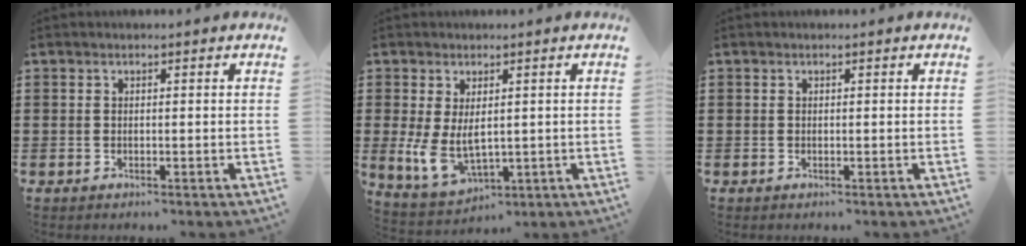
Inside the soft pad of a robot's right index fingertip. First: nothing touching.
{"total": 6.2, "force": [0.3, 3.6, 5.1], "torque": [-0.122, -0.004, 0.005]}
{"total": 0.0}